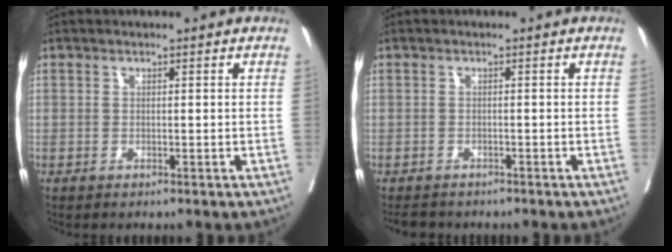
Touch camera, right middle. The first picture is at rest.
{"total": 3.2, "force": [-2.9, 1.3, 0.6], "torque": [-0.011, -0.006, -0.042]}